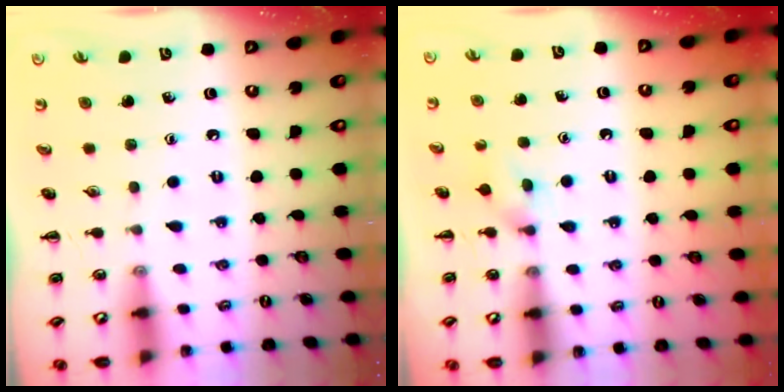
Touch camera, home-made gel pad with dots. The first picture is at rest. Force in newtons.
{"total": 3.5, "press": 3.2, "slide": 1.5}